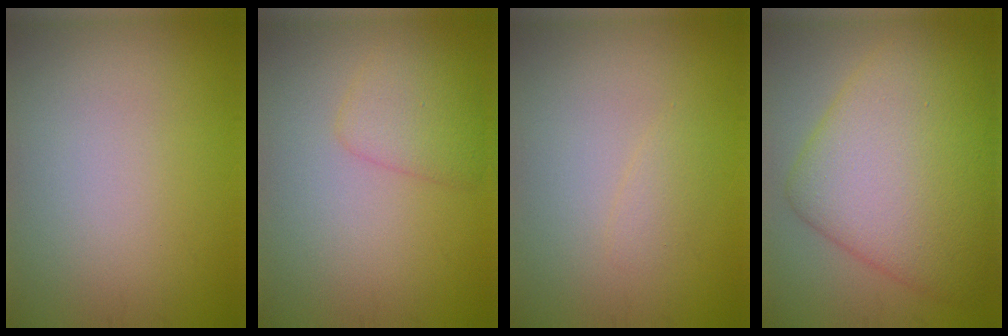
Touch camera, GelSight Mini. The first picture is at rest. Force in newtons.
{"total": 2.6, "press": 2.6, "slide": 0.0}
{"total": 1.0, "press": 1.0, "slide": 0.1}
{"total": 11.4, "press": 11.4, "slide": 0.1}